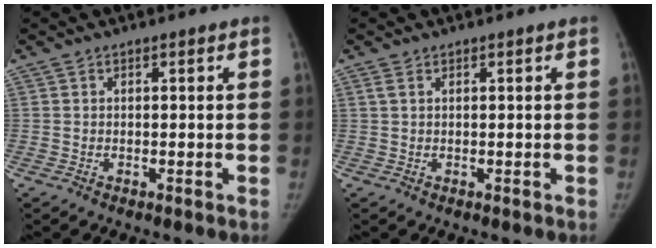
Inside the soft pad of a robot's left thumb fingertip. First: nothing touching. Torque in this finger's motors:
{"motor_torque": [0.24, -0.02, 0.38, -0.28, -0.01]}